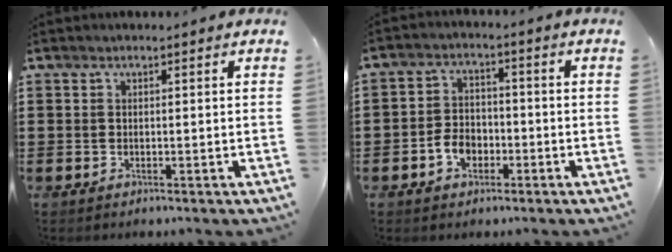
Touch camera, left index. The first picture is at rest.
{"total": 4.4, "force": [-2.0, 3.0, 2.4], "torque": [-0.054, 0.005, -0.040]}